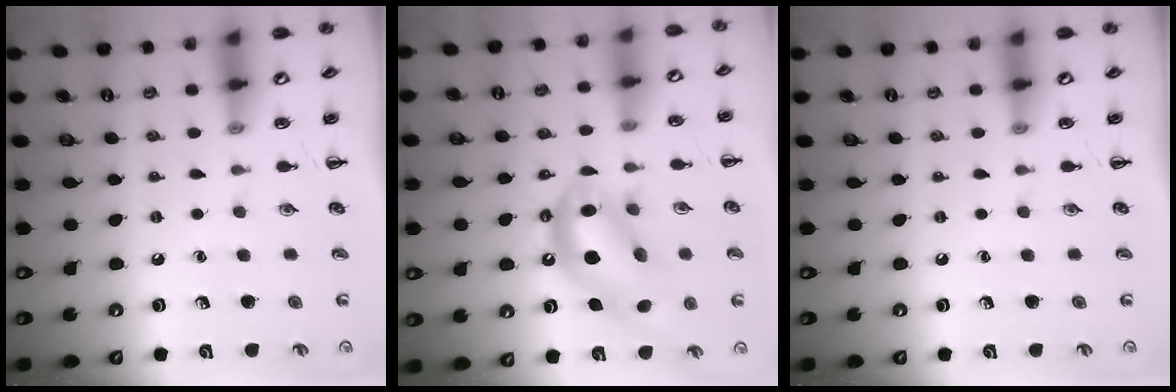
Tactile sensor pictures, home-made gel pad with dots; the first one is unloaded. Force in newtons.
{"total": 14.2, "press": 13.6, "slide": 4.1}
{"total": 0.0}